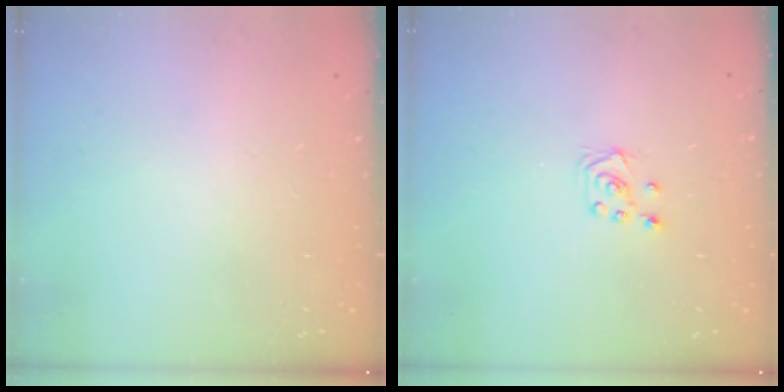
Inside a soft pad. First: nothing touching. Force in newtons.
{"total": 3.2, "press": 3.2, "slide": 0.3}